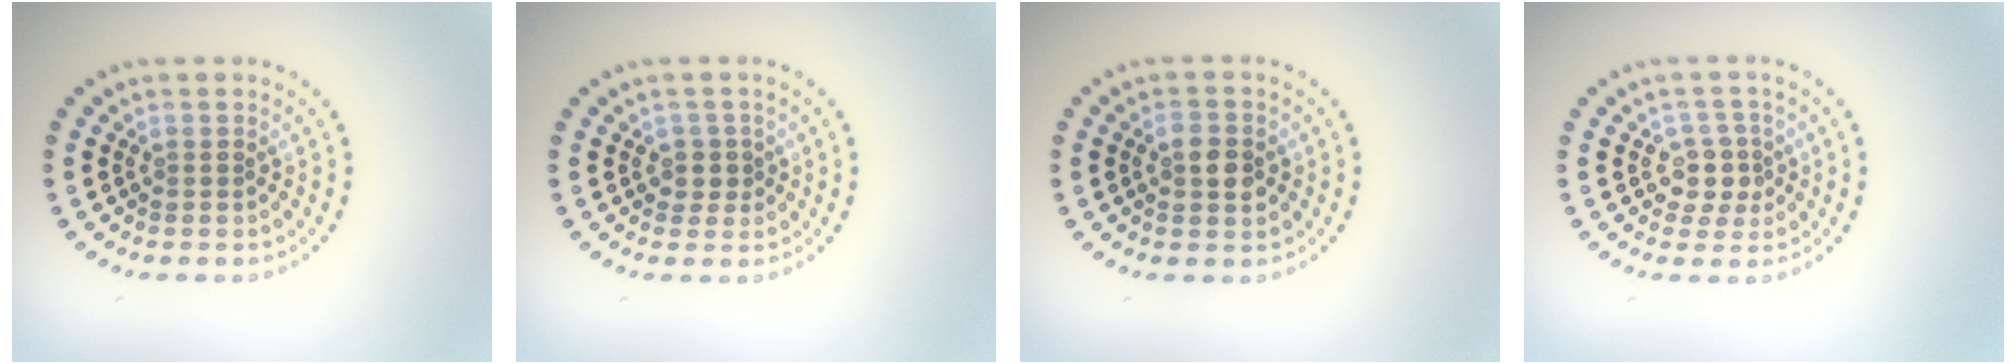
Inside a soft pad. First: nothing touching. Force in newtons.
{"total": 1.6, "press": 1.3, "slide": 1.0}
{"total": 2.5, "press": 2.5, "slide": 0.2}
{"total": 2.5, "press": 2.1, "slide": 1.2}